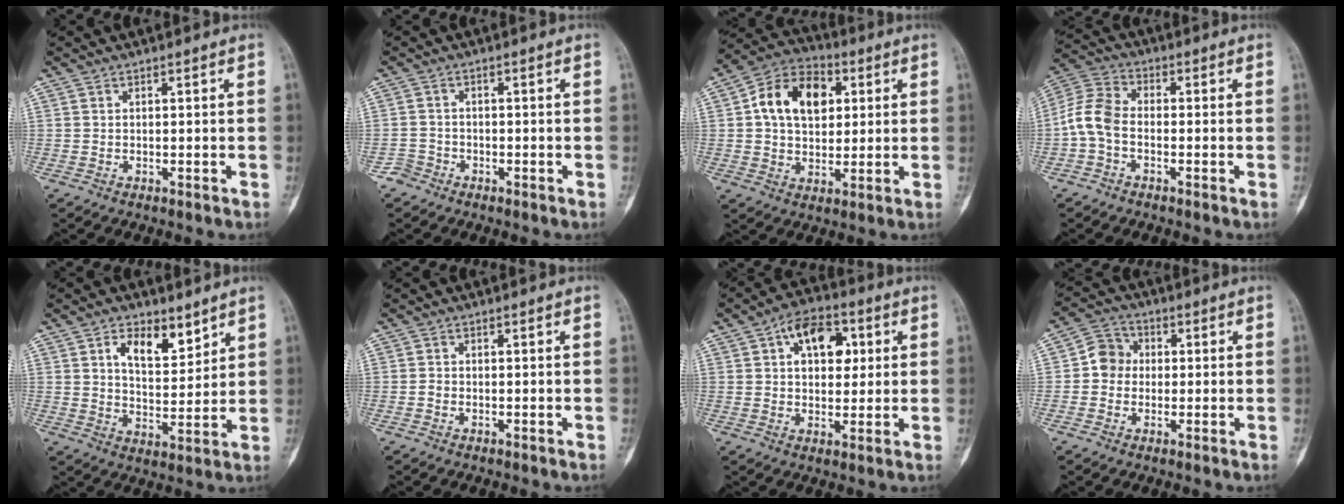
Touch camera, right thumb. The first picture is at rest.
{"total": 2.2, "force": [-1.6, 1.5, -0.3], "torque": [0.009, 0.008, -0.035]}
{"total": 14.1, "force": [3.4, 9.8, 9.6], "torque": [-0.133, 0.009, 0.048]}
{"total": 7.4, "force": [-1.6, 4.8, 5.5], "torque": [-0.113, 0.024, -0.046]}
{"total": 8.8, "force": [4.9, 4.5, 5.7], "torque": [-0.065, -0.034, 0.085]}
{"total": 0.8, "force": [-0.3, 0.6, 0.3], "torque": [-0.002, 0.004, -0.007]}
{"total": 10.9, "force": [3.3, 6.9, 7.8], "torque": [-0.087, 0.009, 0.045]}
{"total": 5.8, "force": [0.0, 5.3, 2.4], "torque": [-0.016, 0.014, -0.013]}